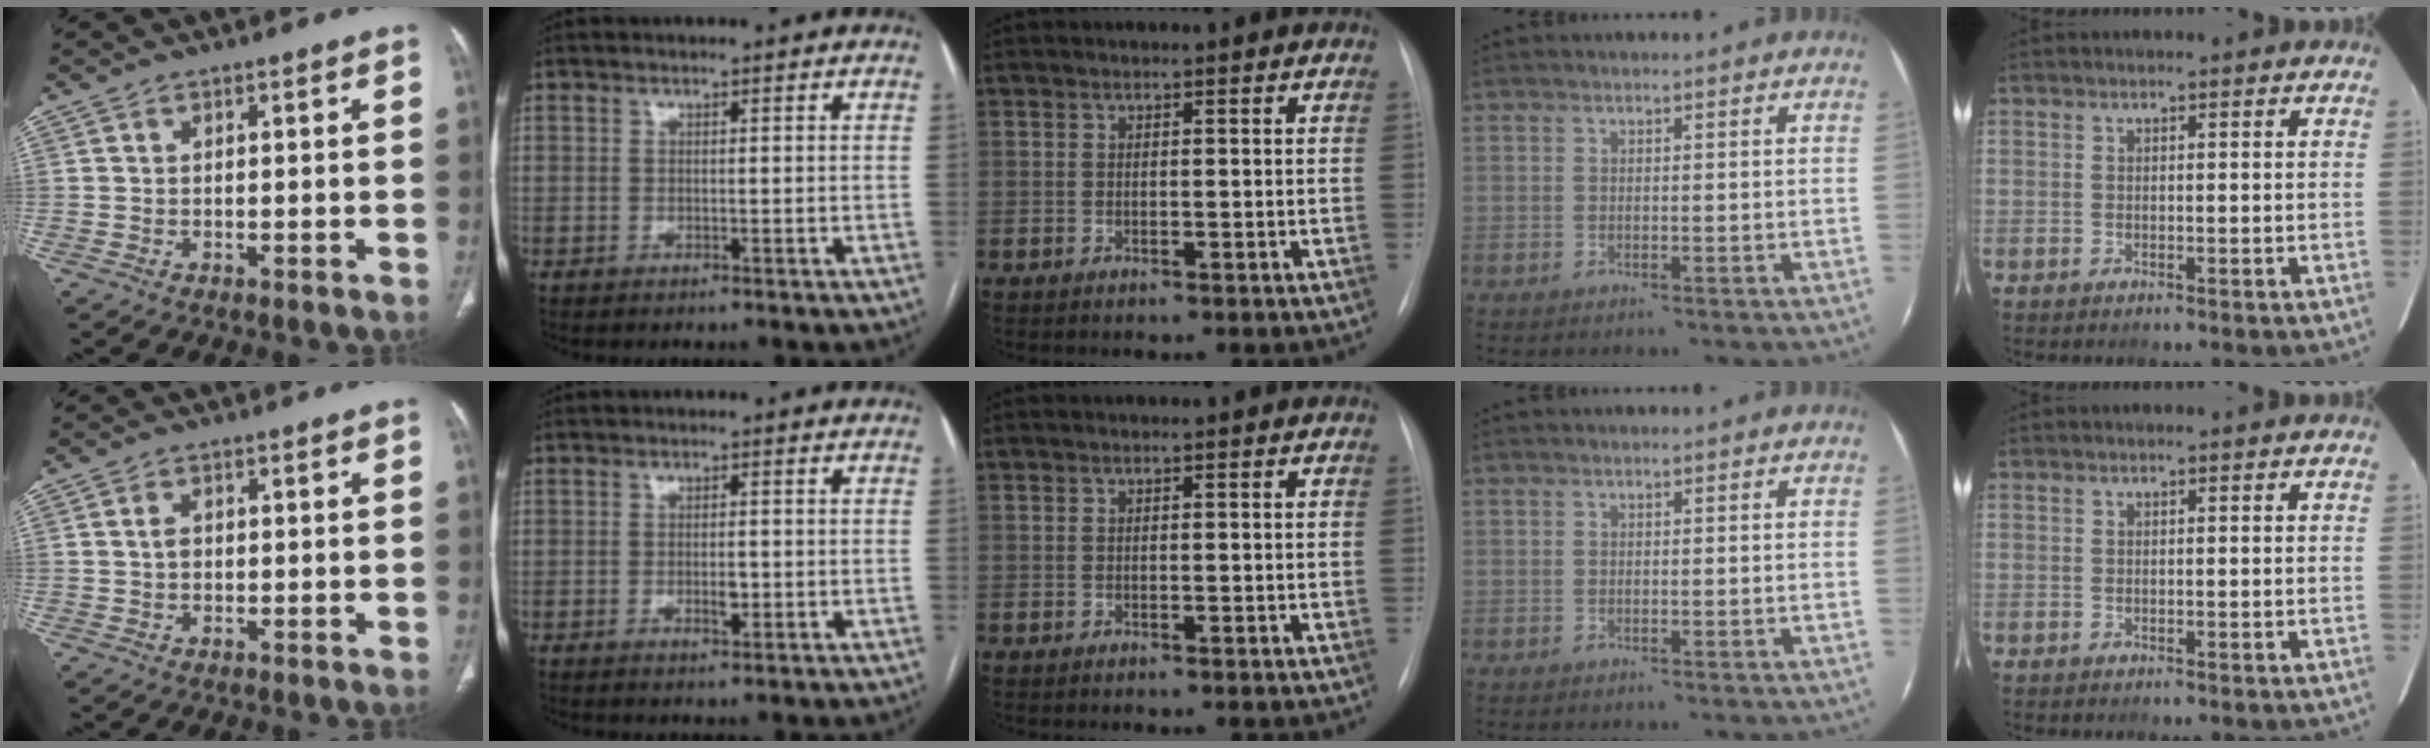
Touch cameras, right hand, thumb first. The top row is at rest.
{"thumb": {"total": 1.9, "force": [0.2, 1.4, 1.3], "torque": [-0.025, 0.004, 0.005]}, "index": {"total": 2.3, "force": [-0.5, 0.9, 2.1], "torque": [-0.036, 0.000, -0.006]}}